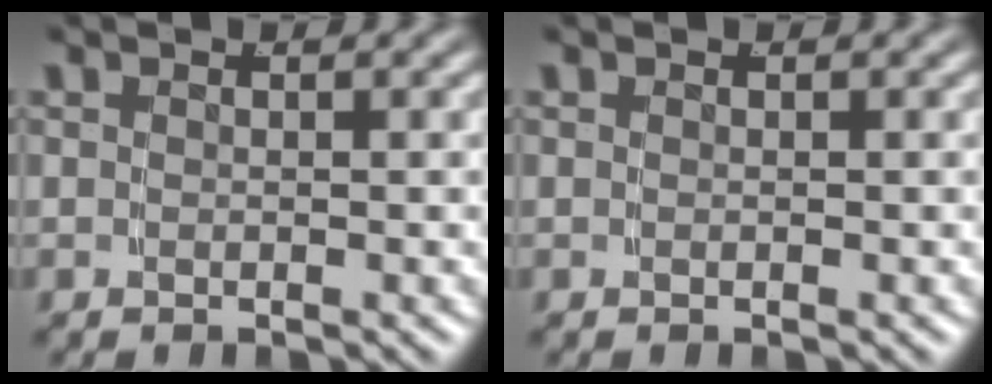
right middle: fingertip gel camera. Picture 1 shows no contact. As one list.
[{"total": 0.0}]